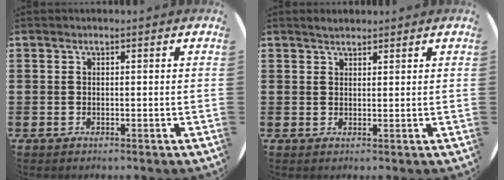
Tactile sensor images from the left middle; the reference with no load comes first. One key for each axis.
{"total": 1.5, "fx": 1.4, "fy": 0.3, "fz": 0.3, "tx": -0.007, "ty": 0.004, "tz": 0.026}